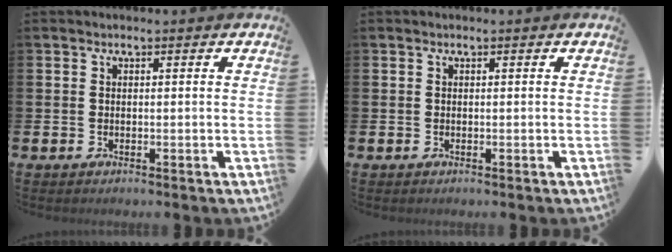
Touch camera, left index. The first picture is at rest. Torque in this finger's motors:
{"motor_torque": [0.00, 0.00, 0.03, -0.01]}